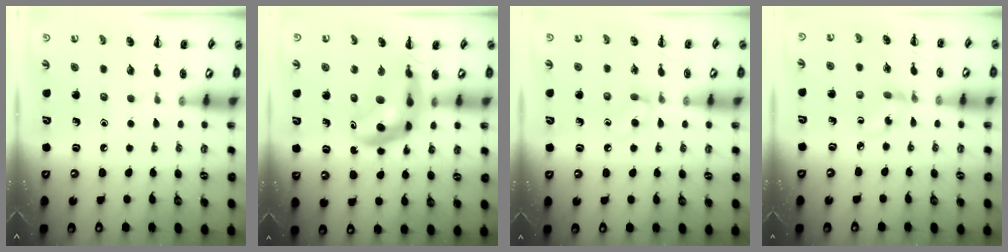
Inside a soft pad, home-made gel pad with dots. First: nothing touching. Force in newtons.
{"total": 10.4, "press": 9.9, "slide": 3.3}
{"total": 4.4, "press": 4.0, "slide": 1.9}
{"total": 3.3, "press": 3.2, "slide": 0.7}